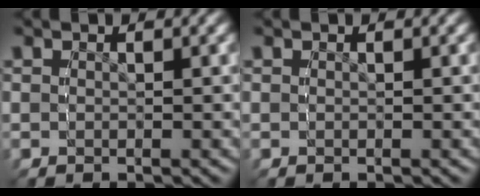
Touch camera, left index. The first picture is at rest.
{"total": 0.0}